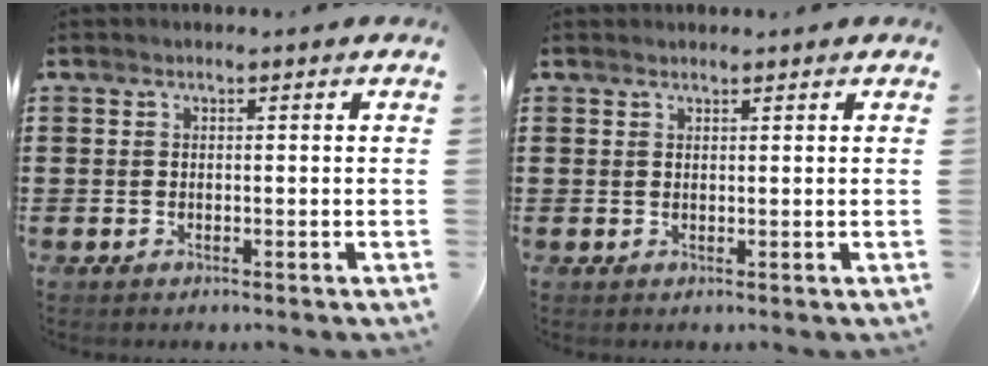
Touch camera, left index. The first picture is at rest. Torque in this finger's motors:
{"motor_torque": [2.14, 0.00, -0.02, -0.01]}